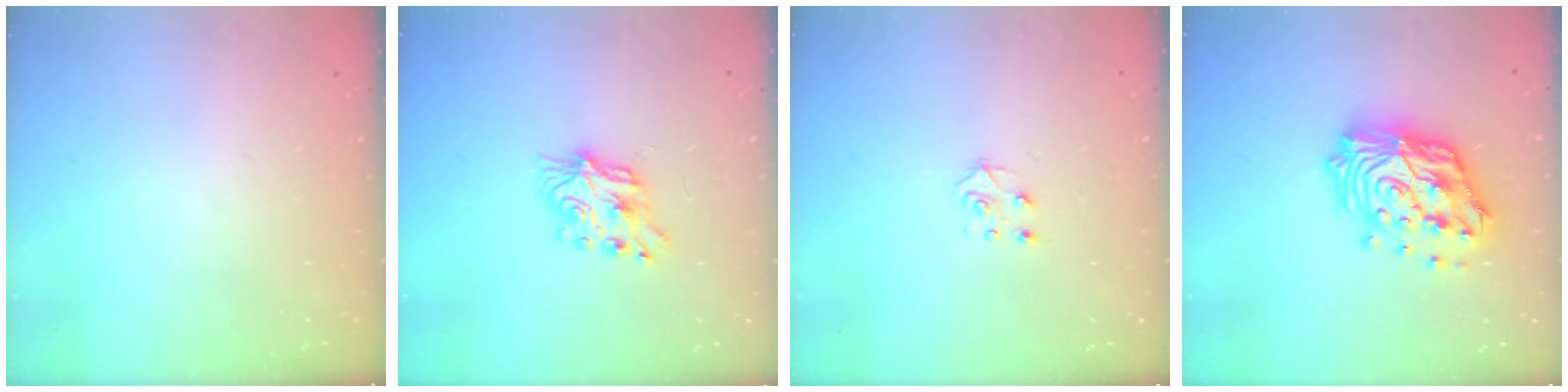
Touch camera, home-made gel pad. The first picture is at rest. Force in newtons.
{"total": 8.1, "press": 8.1, "slide": 0.5}
{"total": 4.3, "press": 4.3, "slide": 0.5}
{"total": 19.2, "press": 19.1, "slide": 1.8}